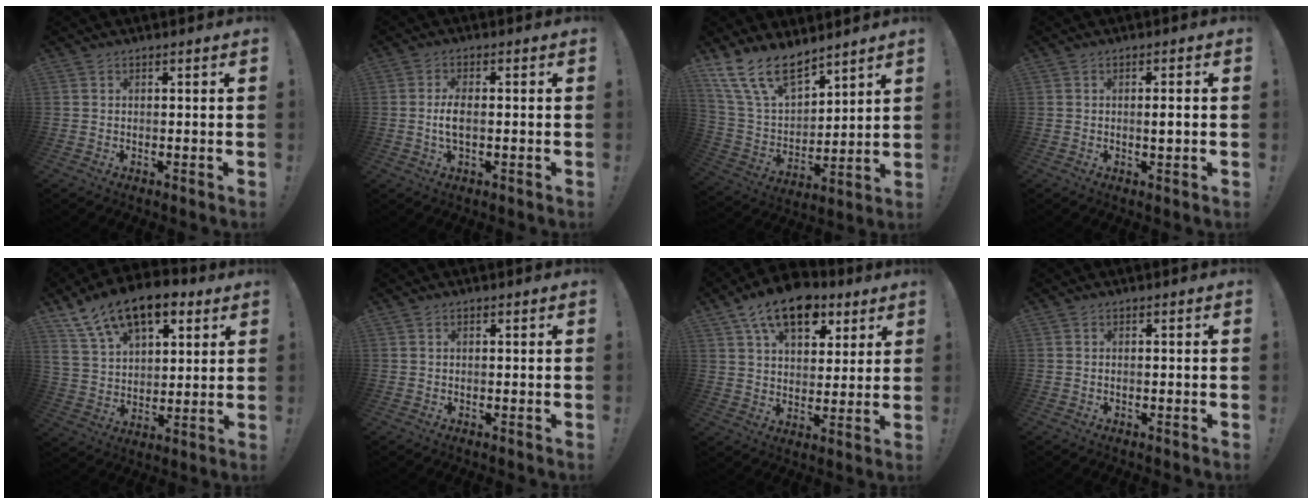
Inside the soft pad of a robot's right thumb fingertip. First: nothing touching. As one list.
[{"total": 4.6, "force": [-0.2, 2.1, 4.1], "torque": [-0.086, -0.003, -0.011]}, {"total": 16.4, "force": [12.1, 7.7, 8.0], "torque": [-0.158, -0.084, 0.228]}, {"total": 2.3, "force": [-0.2, 0.1, 2.3], "torque": [-0.032, -0.003, -0.006]}, {"total": 17.3, "force": [10.3, 9.8, 9.8], "torque": [-0.162, -0.052, 0.189]}, {"total": 0.0}, {"total": 15.1, "force": [8.7, 9.0, 8.5], "torque": [-0.126, -0.042, 0.156]}, {"total": 0.0}]